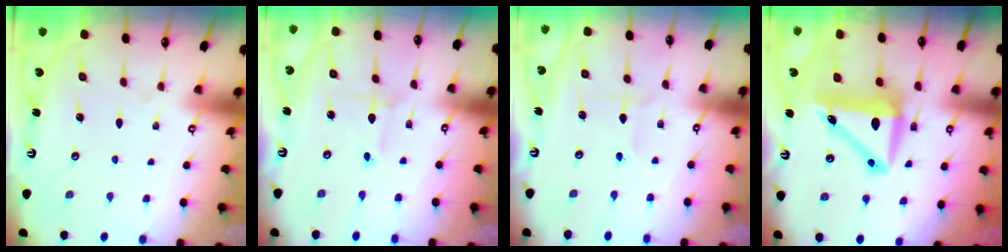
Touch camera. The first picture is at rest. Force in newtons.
{"total": 1.1, "press": 1.1, "slide": 0.1}
{"total": 1.7, "press": 1.5, "slide": 0.9}
{"total": 10.7, "press": 10.4, "slide": 2.5}